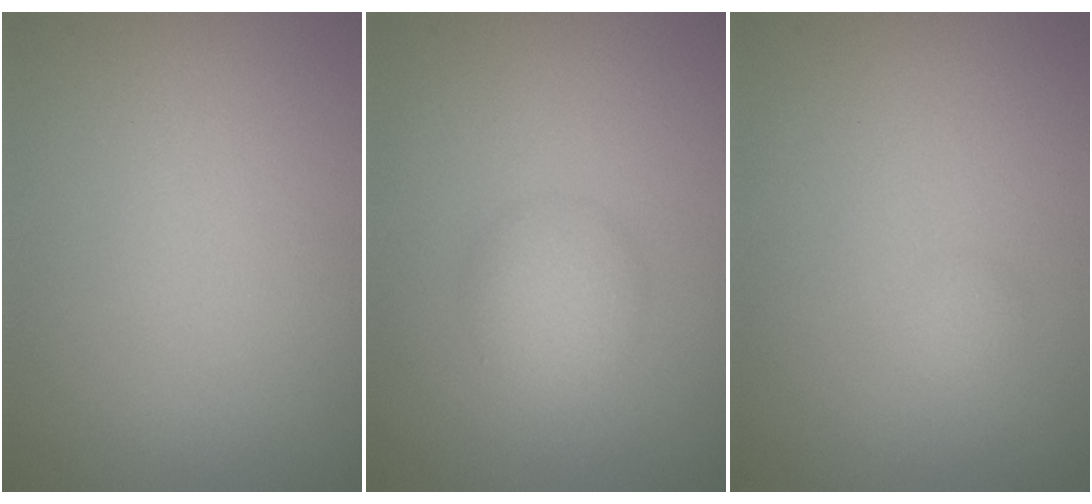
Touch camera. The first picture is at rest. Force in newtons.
{"total": 2.9, "press": 2.9, "slide": 0.0}
{"total": 0.8, "press": 0.8, "slide": 0.0}